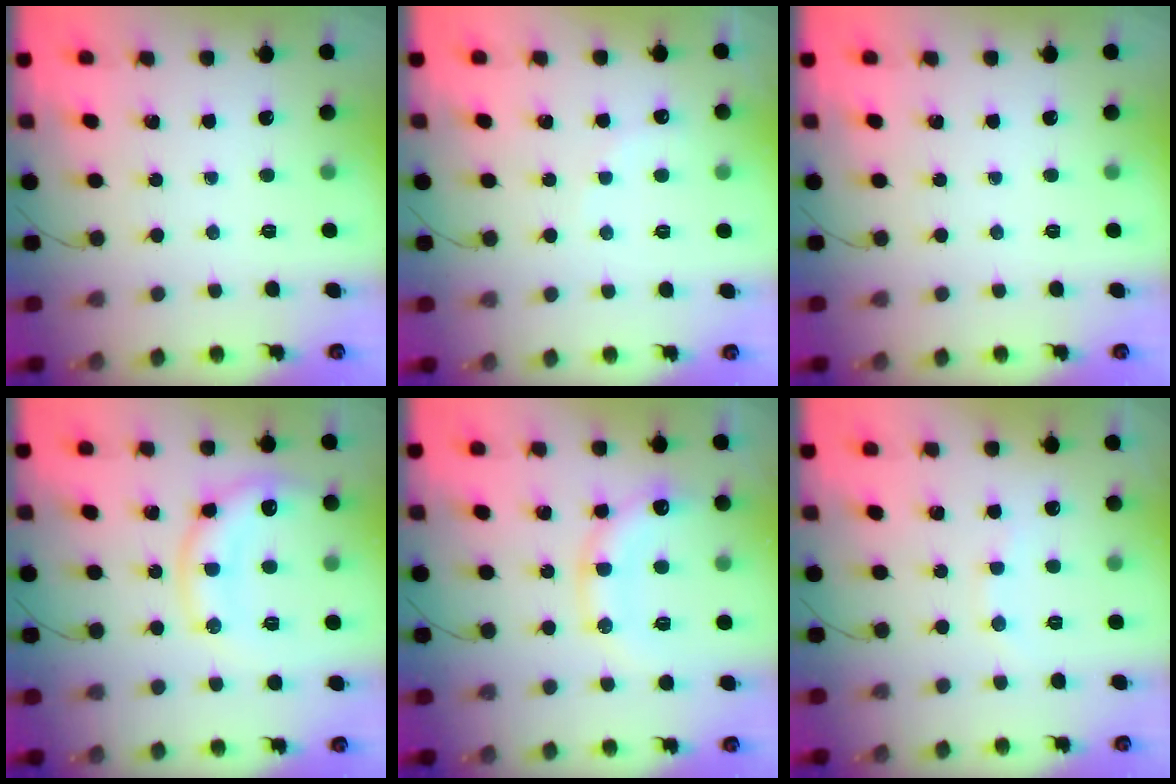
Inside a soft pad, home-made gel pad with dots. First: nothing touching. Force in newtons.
{"total": 6.3, "press": 6.1, "slide": 1.3}
{"total": 0.0}
{"total": 13.7, "press": 13.6, "slide": 1.4}
{"total": 14.4, "press": 14.3, "slide": 1.9}
{"total": 5.4, "press": 5.4, "slide": 0.7}